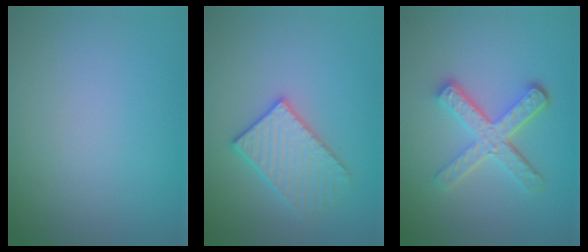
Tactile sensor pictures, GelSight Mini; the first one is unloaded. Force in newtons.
{"total": 3.2, "press": 3.2, "slide": 0.4}
{"total": 4.9, "press": 3.5, "slide": 3.4}